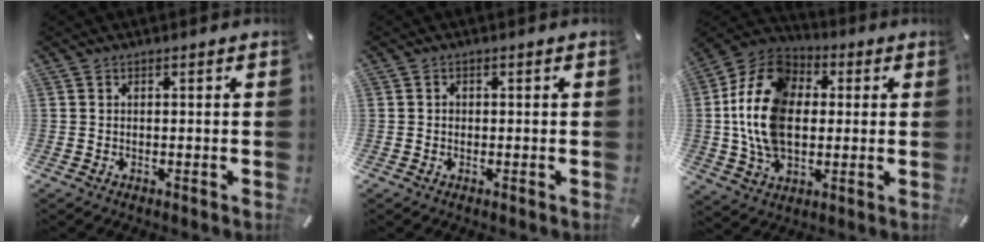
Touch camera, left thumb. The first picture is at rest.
{"total": 0.8, "force": [-0.1, 0.7, 0.3], "torque": [-0.004, 0.005, -0.004]}
{"total": 17.3, "force": [0.2, 12.9, 11.6], "torque": [-0.251, 0.014, -0.001]}